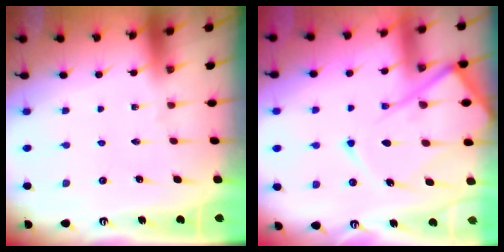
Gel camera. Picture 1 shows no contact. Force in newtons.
{"total": 15.8, "press": 15.7, "slide": 1.8}